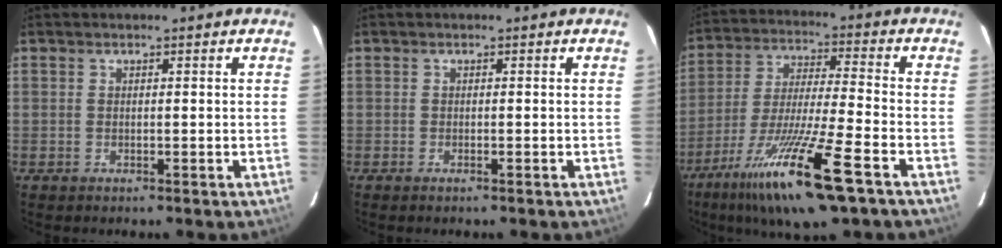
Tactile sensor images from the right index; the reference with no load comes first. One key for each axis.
{"total": 0.6, "fx": -0.4, "fy": 0.0, "fz": 0.3, "tx": -0.006, "ty": 0.001, "tz": -0.008}
{"total": 18.6, "fx": -11.2, "fy": 1.6, "fz": 14.8, "tx": -0.295, "ty": -0.048, "tz": -0.199}